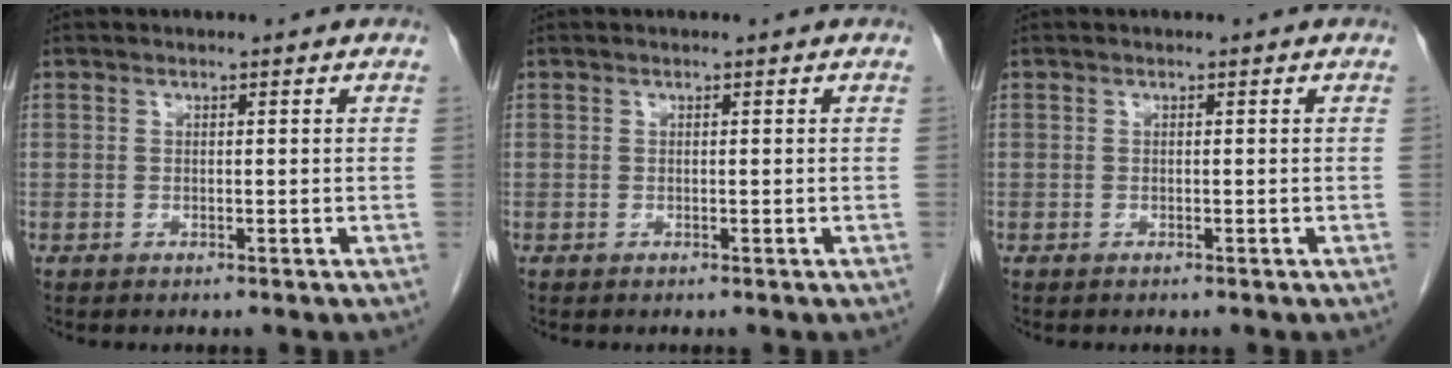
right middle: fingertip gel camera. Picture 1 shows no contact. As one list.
[{"total": 0.0}, {"total": 0.0}]